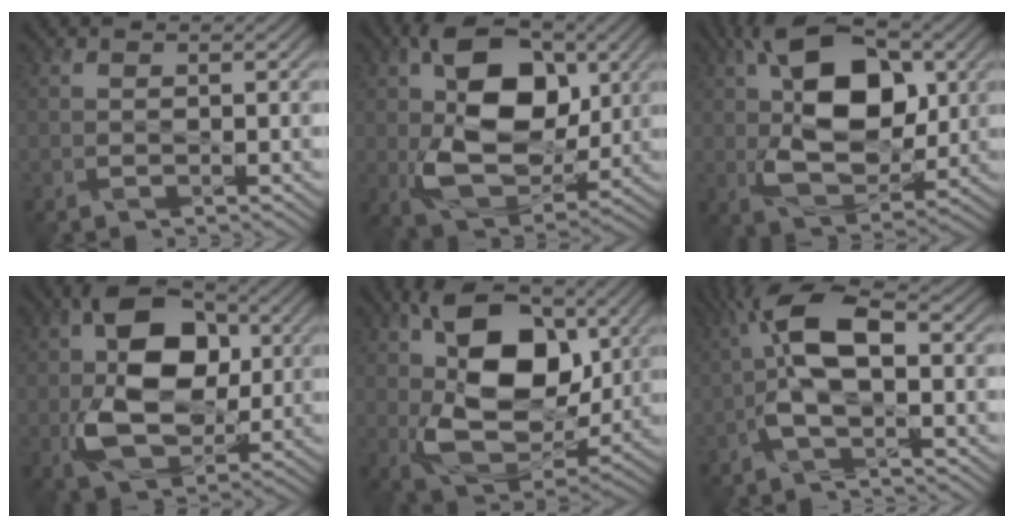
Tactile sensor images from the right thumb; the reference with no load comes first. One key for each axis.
{"total": 13.3, "fx": 2.4, "fy": 8.4, "fz": 10.1, "tx": -0.184, "ty": 0.000, "tz": 0.038}
{"total": 13.5, "fx": 2.9, "fy": 7.7, "fz": 10.7, "tx": -0.192, "ty": 0.003, "tz": 0.046}
{"total": 11.9, "fx": 1.0, "fy": 7.8, "fz": 9.0, "tx": -0.165, "ty": 0.000, "tz": 0.013}
{"total": 15.1, "fx": 3.6, "fy": 9.3, "fz": 11.3, "tx": -0.205, "ty": 0.001, "tz": 0.062}
{"total": 8.1, "fx": -0.5, "fy": 2.8, "fz": 7.6, "tx": -0.159, "ty": 0.025, "tz": -0.021}